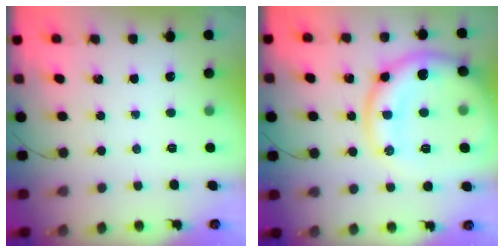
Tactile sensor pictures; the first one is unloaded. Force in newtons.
{"total": 17.7, "press": 17.6, "slide": 1.6}